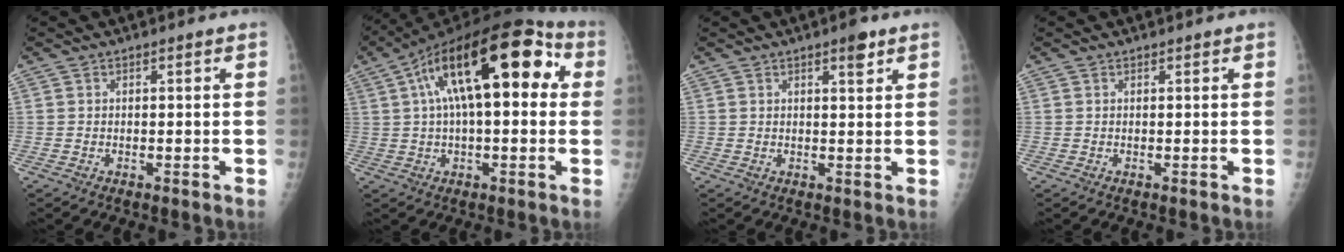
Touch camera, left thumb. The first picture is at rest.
{"total": 20.7, "force": [5.2, 9.1, 17.8], "torque": [-0.269, 0.046, 0.073]}
{"total": 2.8, "force": [1.8, 0.8, 2.0], "torque": [-0.022, -0.009, 0.023]}
{"total": 0.0}